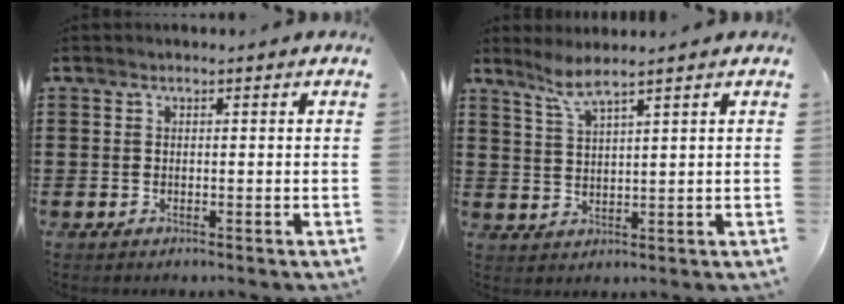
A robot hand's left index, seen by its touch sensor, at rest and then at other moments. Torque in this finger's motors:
{"motor_torque": [0.59, -0.07, 0.09, 0.09]}